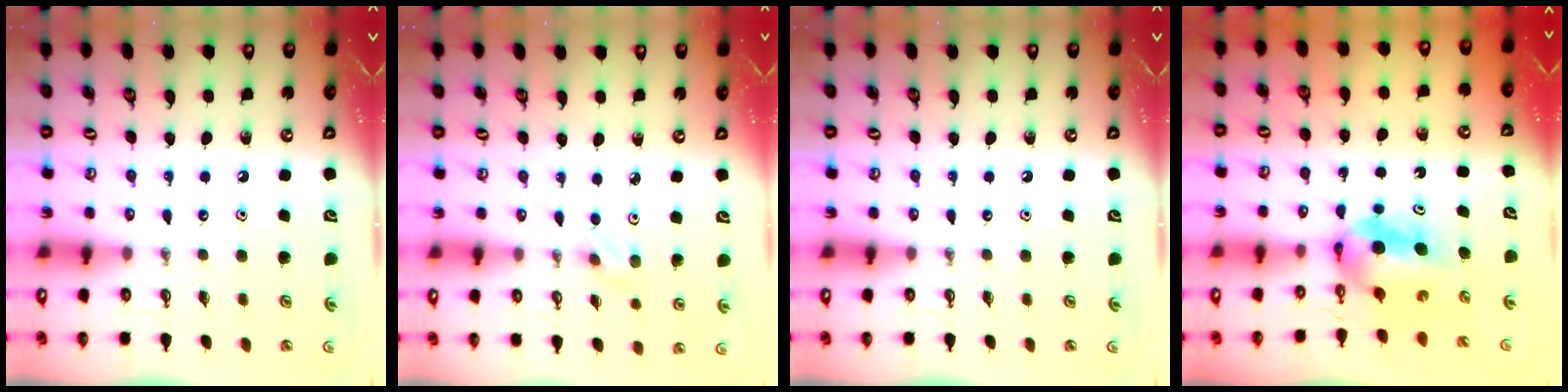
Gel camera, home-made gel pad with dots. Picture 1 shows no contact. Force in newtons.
{"total": 2.9, "press": 2.6, "slide": 1.4}
{"total": 0.0}
{"total": 8.2, "press": 4.4, "slide": 6.9}